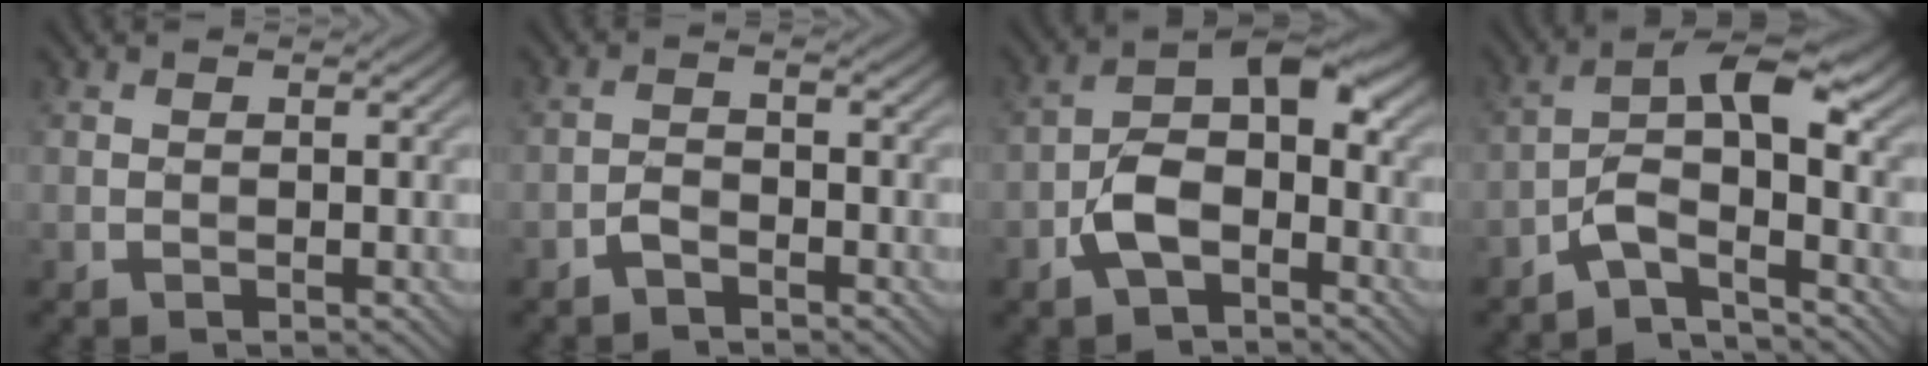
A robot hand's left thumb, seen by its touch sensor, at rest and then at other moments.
{"total": 2.0, "force": [-1.6, 0.6, 1.0], "torque": [-0.022, 0.004, -0.037]}
{"total": 7.3, "force": [-3.0, 3.9, 5.5], "torque": [-0.098, 0.008, -0.067]}
{"total": 6.3, "force": [-3.0, 1.8, 5.3], "torque": [-0.095, 0.012, -0.068]}